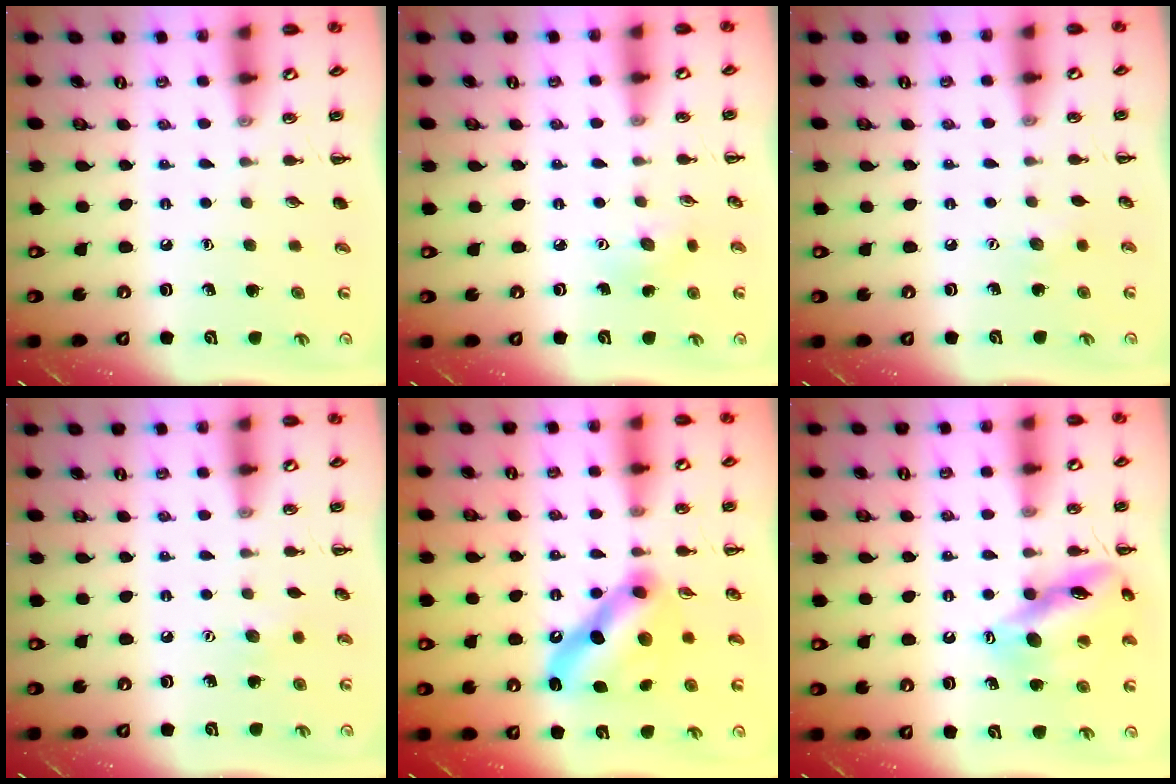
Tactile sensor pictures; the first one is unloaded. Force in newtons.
{"total": 3.2, "press": 3.0, "slide": 0.9}
{"total": 3.4, "press": 3.3, "slide": 0.8}
{"total": 3.0, "press": 2.9, "slide": 0.6}
{"total": 12.1, "press": 12.1, "slide": 0.3}
{"total": 14.4, "press": 14.2, "slide": 2.0}